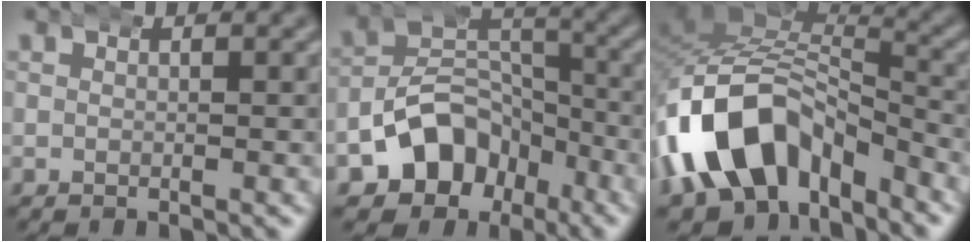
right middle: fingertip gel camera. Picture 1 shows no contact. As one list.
[{"total": 9.4, "force": [-4.1, 7.6, 3.8], "torque": [-0.067, -0.013, -0.069]}, {"total": 12.6, "force": [-2.1, 9.1, 8.4], "torque": [-0.203, -0.040, -0.019]}]